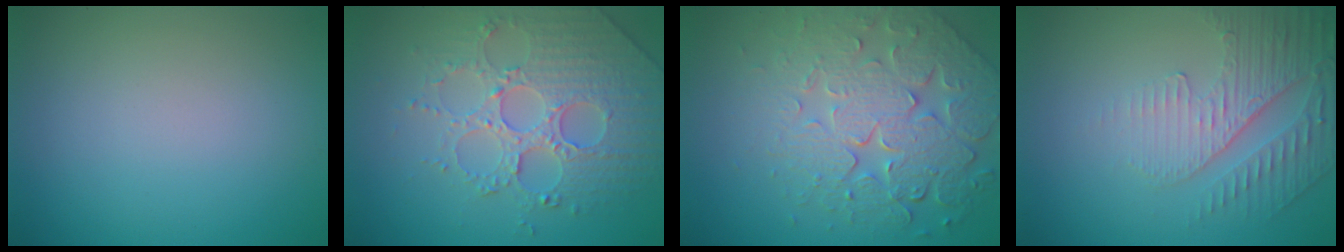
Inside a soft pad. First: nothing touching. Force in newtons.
{"total": 4.7, "press": 4.5, "slide": 1.1}
{"total": 7.9, "press": 5.7, "slide": 5.6}
{"total": 4.9, "press": 3.3, "slide": 3.7}